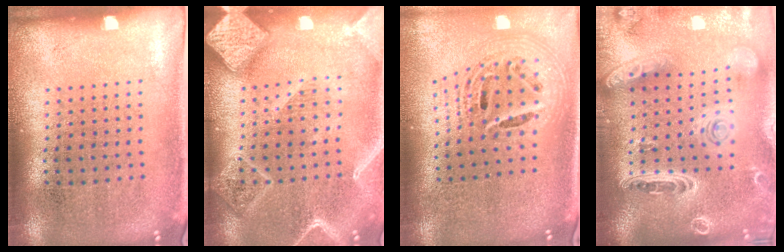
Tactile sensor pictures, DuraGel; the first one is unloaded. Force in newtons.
{"total": 2.8, "press": 2.8, "slide": 0.3}
{"total": 2.5, "press": 1.8, "slide": 1.7}
{"total": 3.7, "press": 3.0, "slide": 2.2}